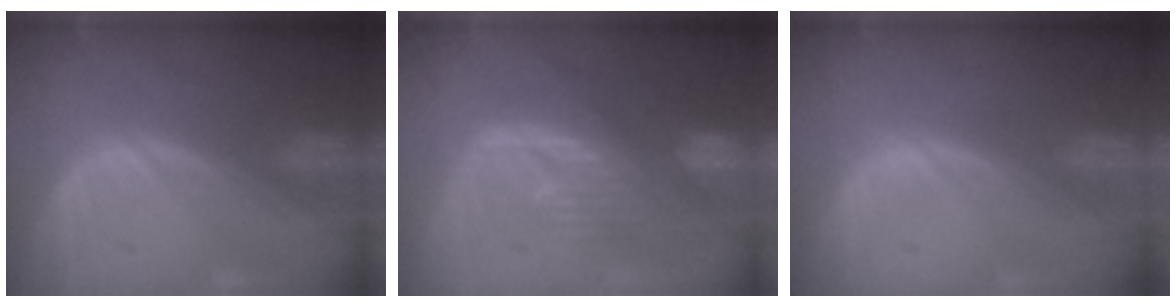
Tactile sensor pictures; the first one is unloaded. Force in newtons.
{"total": 10.2, "press": 8.9, "slide": 5.0}
{"total": 0.0}